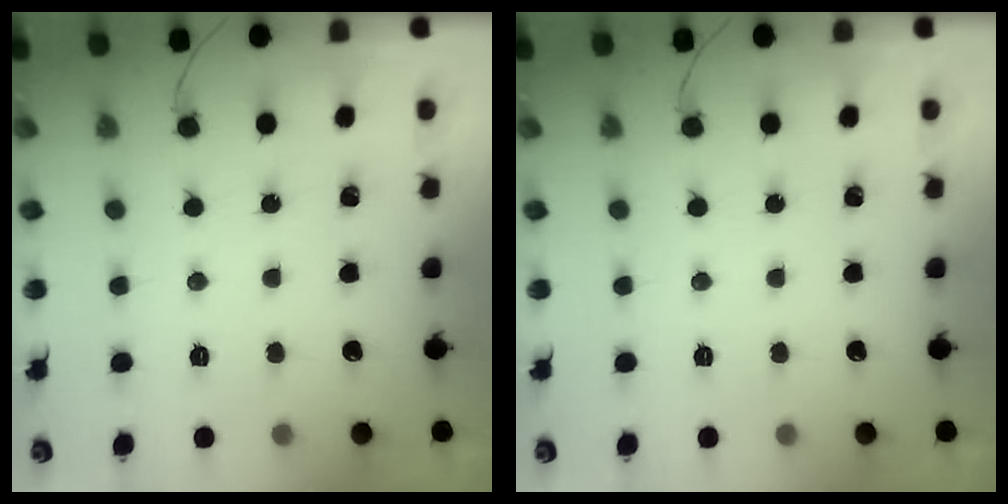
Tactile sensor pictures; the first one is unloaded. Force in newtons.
{"total": 0.0}